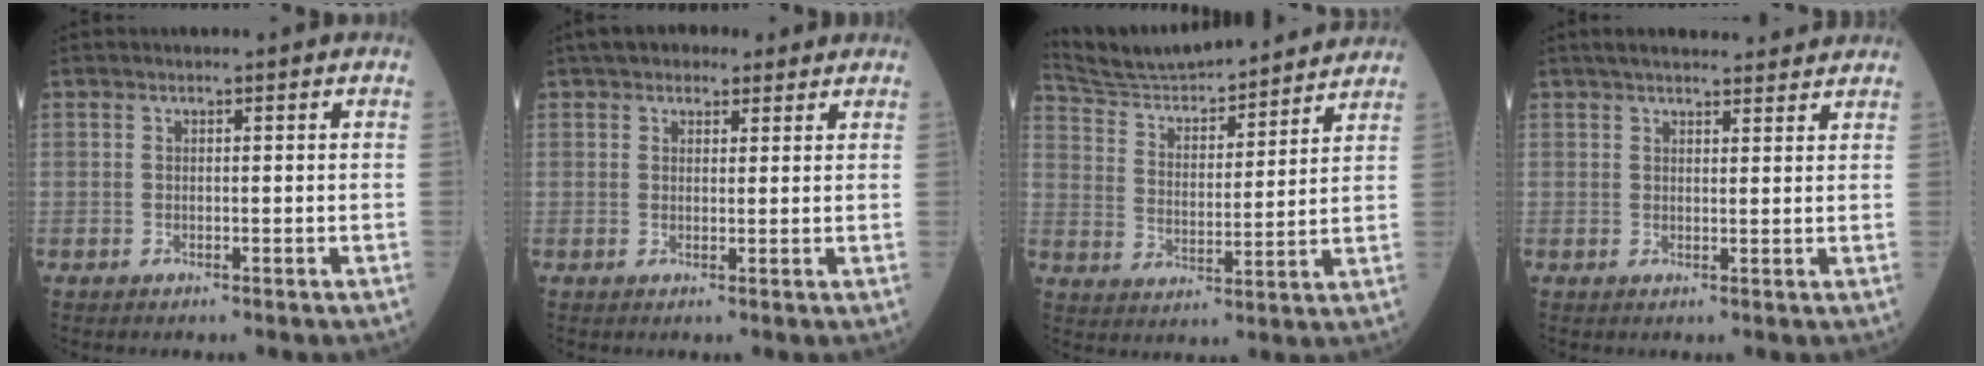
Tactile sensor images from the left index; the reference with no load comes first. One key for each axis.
{"total": 5.5, "fx": 4.1, "fy": 2.7, "fz": 2.3, "tx": -0.028, "ty": 0.029, "tz": 0.066}
{"total": 19.3, "fx": 18.2, "fy": 2.8, "fz": 5.7, "tx": -0.099, "ty": 0.015, "tz": 0.282}
{"total": 10.0, "fx": 9.0, "fy": 2.1, "fz": 3.8, "tx": -0.045, "ty": 0.024, "tz": 0.115}